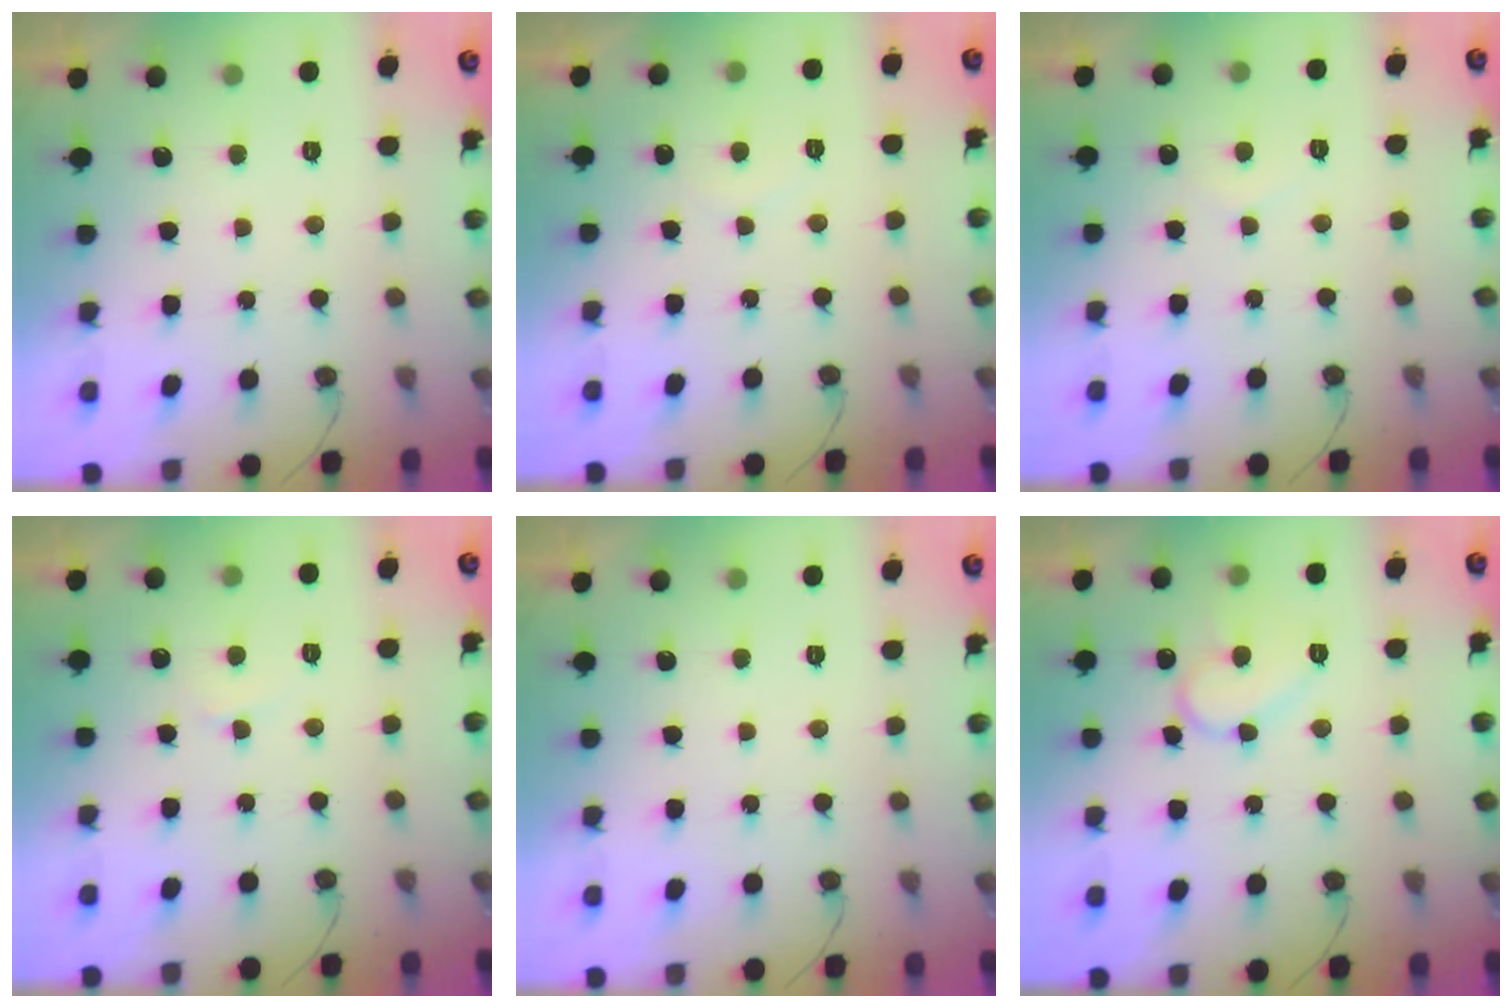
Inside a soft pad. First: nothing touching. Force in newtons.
{"total": 3.9, "press": 3.9, "slide": 0.3}
{"total": 3.4, "press": 3.4, "slide": 0.2}
{"total": 3.0, "press": 3.0, "slide": 0.3}
{"total": 0.0}
{"total": 10.5, "press": 10.5, "slide": 1.0}